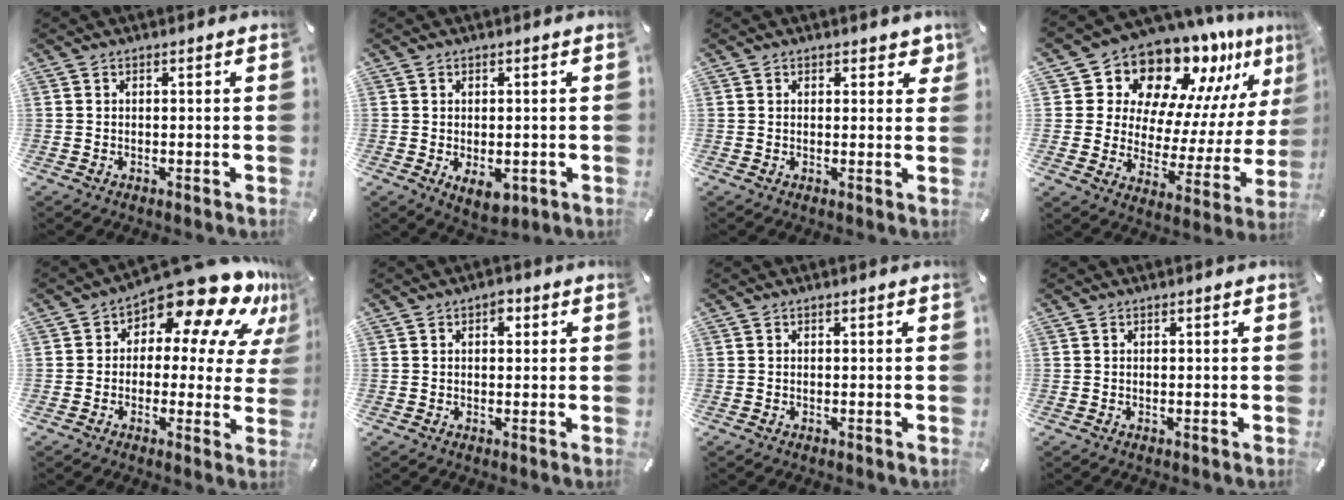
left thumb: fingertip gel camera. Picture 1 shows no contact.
{"total": 4.7, "force": [-1.1, 2.9, 3.5], "torque": [-0.051, -0.005, -0.020]}
{"total": 2.6, "force": [1.6, 1.6, 1.3], "torque": [0.003, -0.006, 0.021]}
{"total": 15.2, "force": [13.1, 7.0, 3.1], "torque": [-0.058, -0.138, 0.222]}
{"total": 16.2, "force": [10.8, 6.5, 10.1], "torque": [-0.144, -0.090, 0.180]}
{"total": 2.5, "force": [0.8, 1.6, 1.7], "torque": [-0.020, 0.000, 0.010]}
{"total": 0.0}
{"total": 0.0}